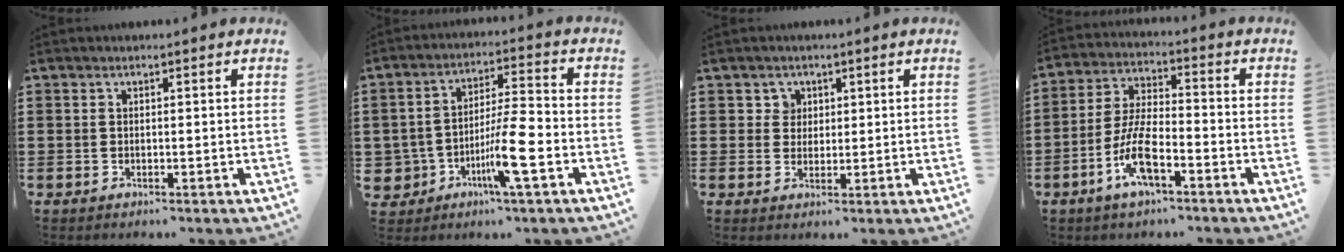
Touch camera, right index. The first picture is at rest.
{"total": 9.5, "force": [-3.9, 2.6, 8.2], "torque": [-0.161, -0.002, -0.072]}
{"total": 2.3, "force": [1.0, 2.1, 0.4], "torque": [-0.018, 0.010, 0.016]}
{"total": 8.1, "force": [-3.9, 2.3, 6.7], "torque": [-0.158, -0.011, -0.077]}